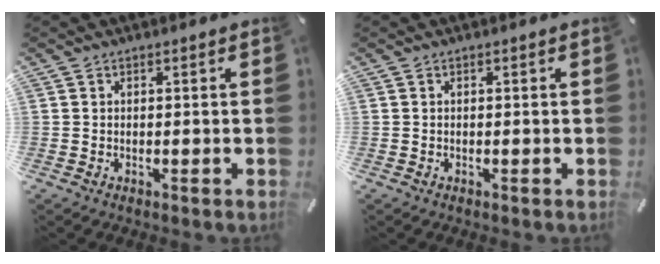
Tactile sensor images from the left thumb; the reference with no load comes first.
{"total": 0.0}